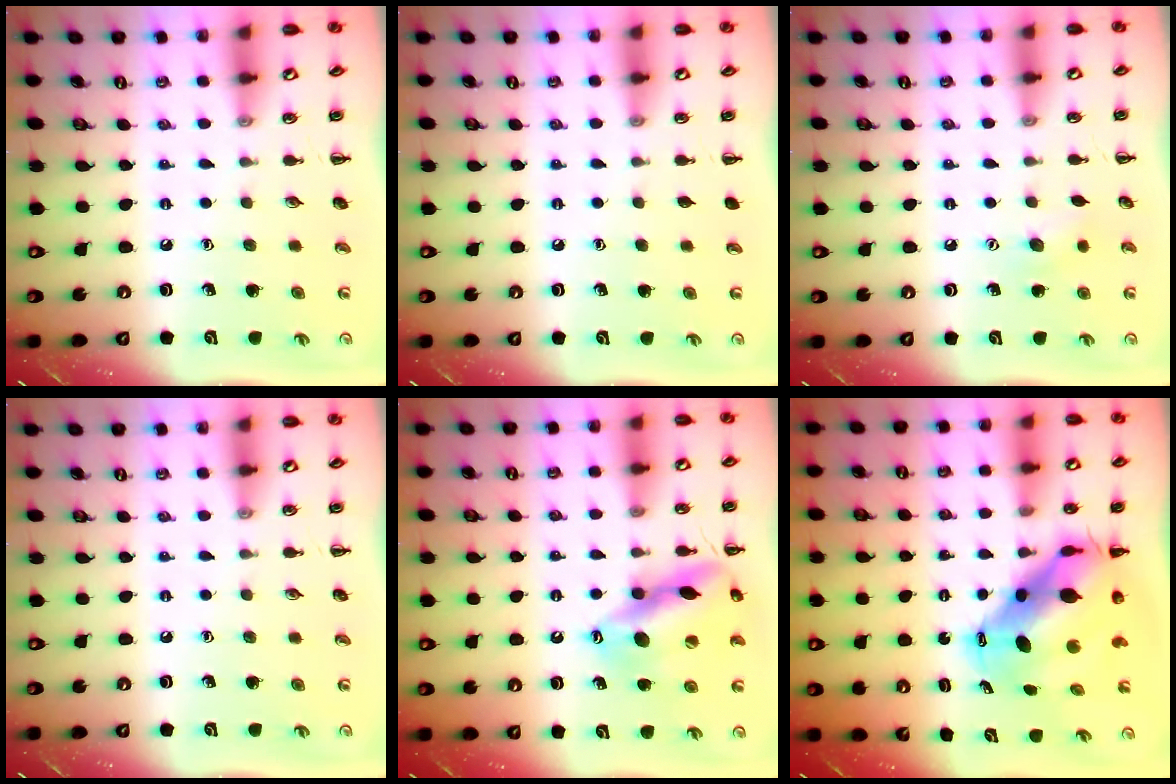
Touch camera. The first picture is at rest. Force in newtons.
{"total": 0.0}
{"total": 6.5, "press": 6.3, "slide": 1.6}
{"total": 0.0}
{"total": 14.7, "press": 14.6, "slide": 2.3}
{"total": 11.3, "press": 11.0, "slide": 2.6}